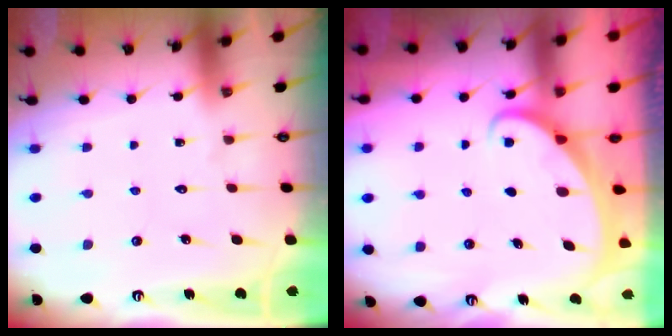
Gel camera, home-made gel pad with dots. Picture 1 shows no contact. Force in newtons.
{"total": 1.7, "press": 1.7, "slide": 0.2}